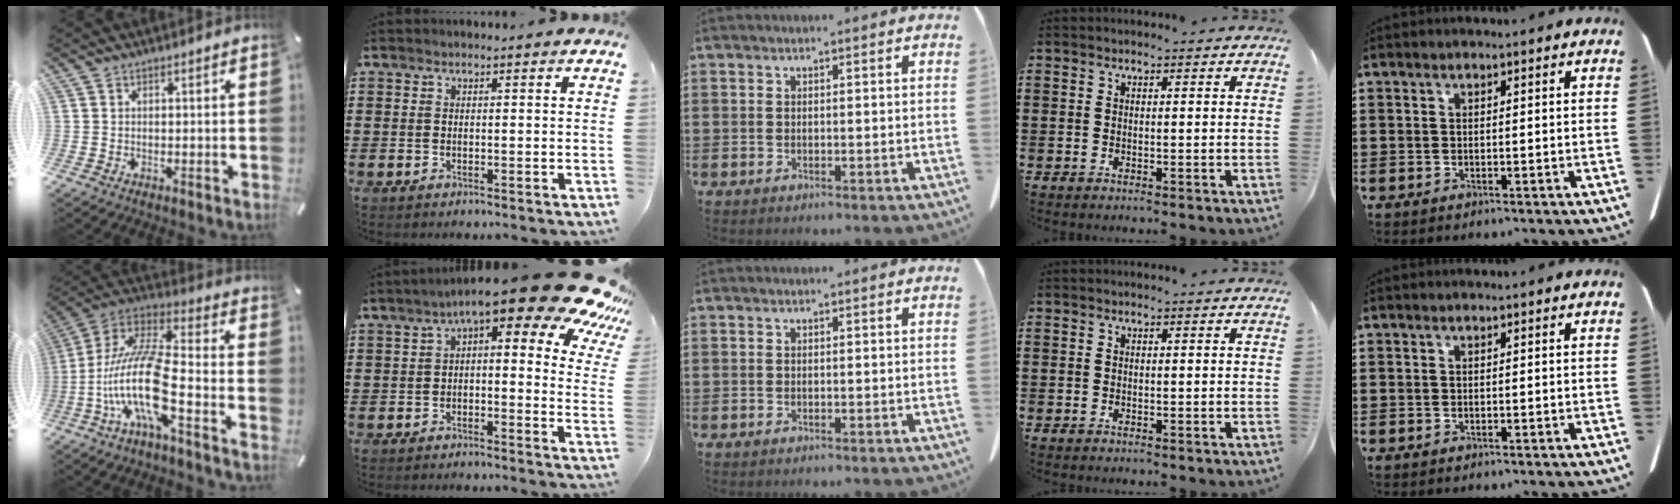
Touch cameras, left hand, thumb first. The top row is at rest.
{"thumb": {"total": 20.0, "force": [-6.0, 6.3, 18.0], "torque": [-0.395, -0.001, -0.114]}, "index": {"total": 13.2, "force": [9.2, 2.0, 9.3], "torque": [-0.151, -0.064, 0.147]}}